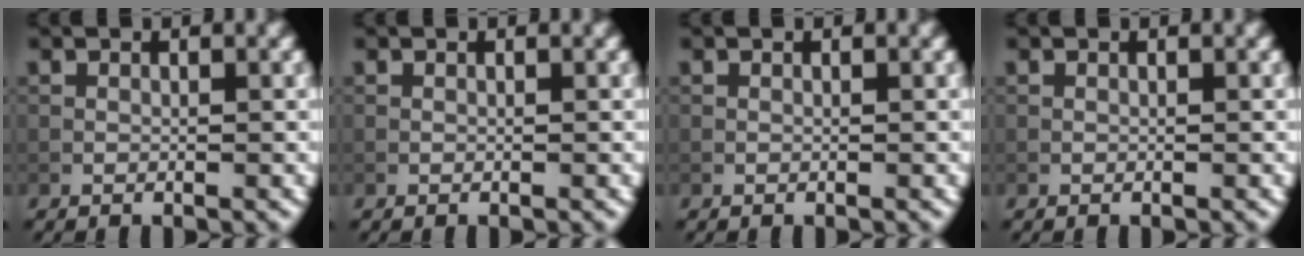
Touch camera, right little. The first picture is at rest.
{"total": 0.0}
{"total": 0.0}
{"total": 0.0}